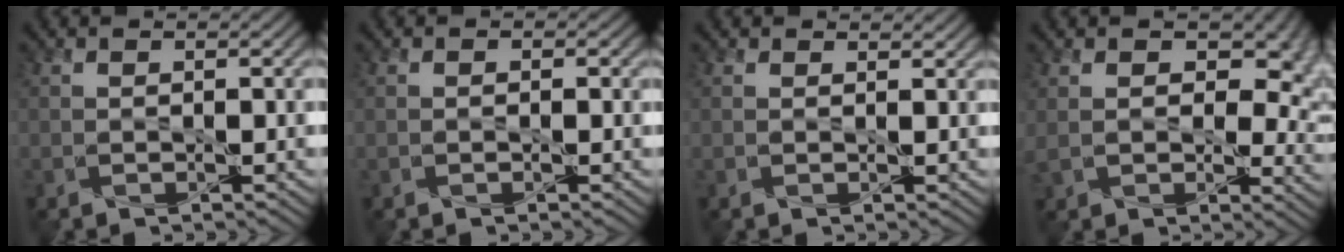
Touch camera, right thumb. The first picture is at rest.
{"total": 0.7, "force": [-0.3, 0.7, 0.0], "torque": [0.000, -0.003, -0.010]}
{"total": 1.2, "force": [1.0, 0.6, 0.3], "torque": [-0.007, 0.001, 0.020]}
{"total": 10.7, "force": [3.0, 7.0, 7.6], "torque": [-0.142, -0.016, 0.066]}